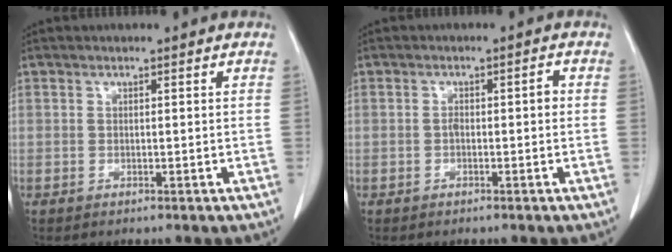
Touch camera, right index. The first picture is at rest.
{"total": 2.2, "force": [-0.5, 0.7, 2.0], "torque": [-0.032, 0.005, -0.006]}